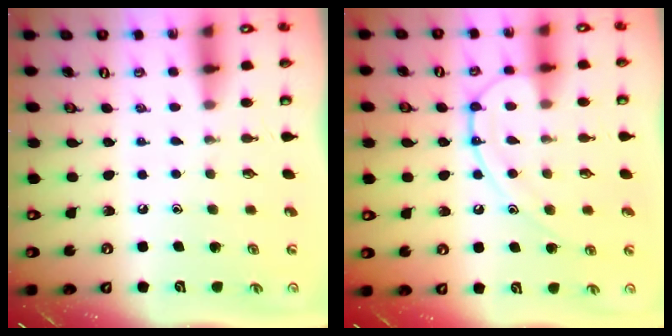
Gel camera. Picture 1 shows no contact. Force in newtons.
{"total": 11.8, "press": 11.8, "slide": 1.3}